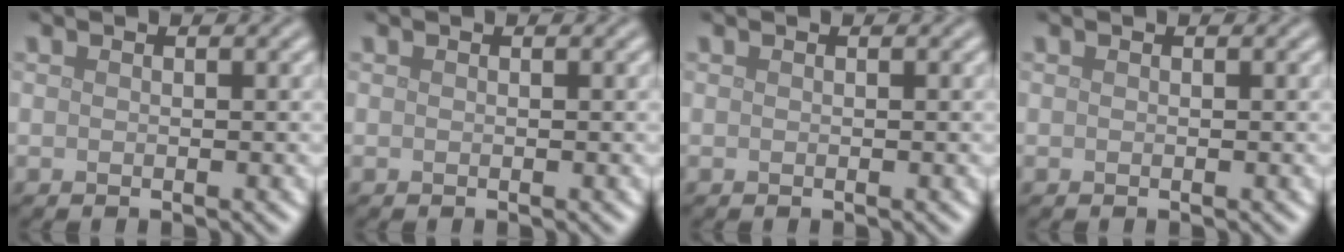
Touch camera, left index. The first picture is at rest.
{"total": 0.0}
{"total": 0.0}
{"total": 0.0}